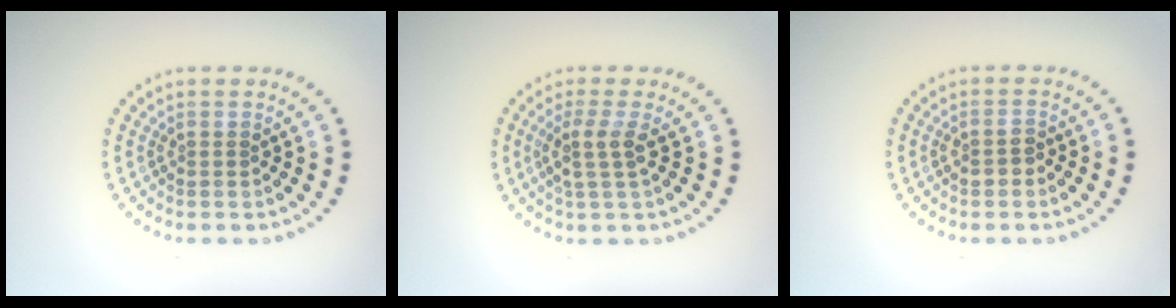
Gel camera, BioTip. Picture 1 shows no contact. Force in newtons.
{"total": 2.5, "press": 2.0, "slide": 1.6}
{"total": 1.3, "press": 1.3, "slide": 0.3}